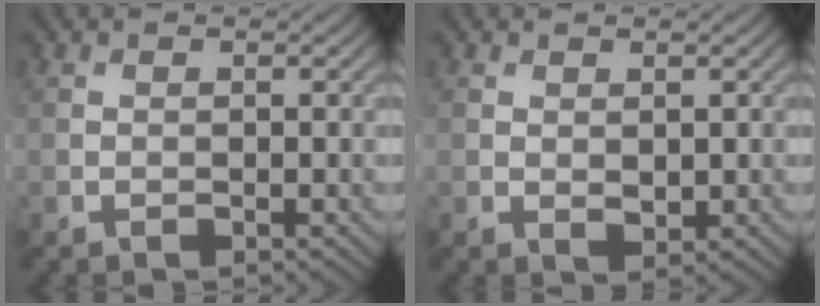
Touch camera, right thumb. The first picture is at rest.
{"total": 1.2, "force": [0.3, 0.6, 0.9], "torque": [-0.016, -0.007, 0.011]}